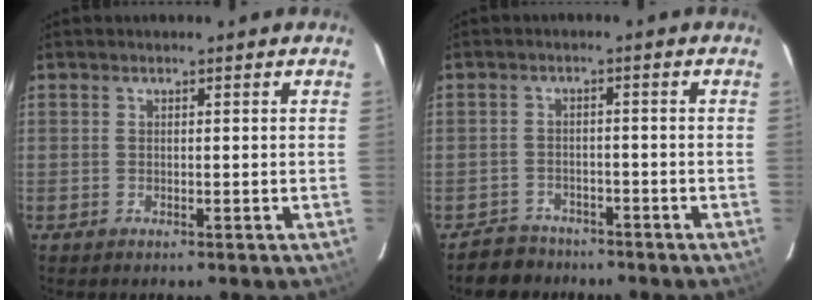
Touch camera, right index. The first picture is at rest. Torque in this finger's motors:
{"motor_torque": [-0.89, -0.02, -0.67, -0.21]}